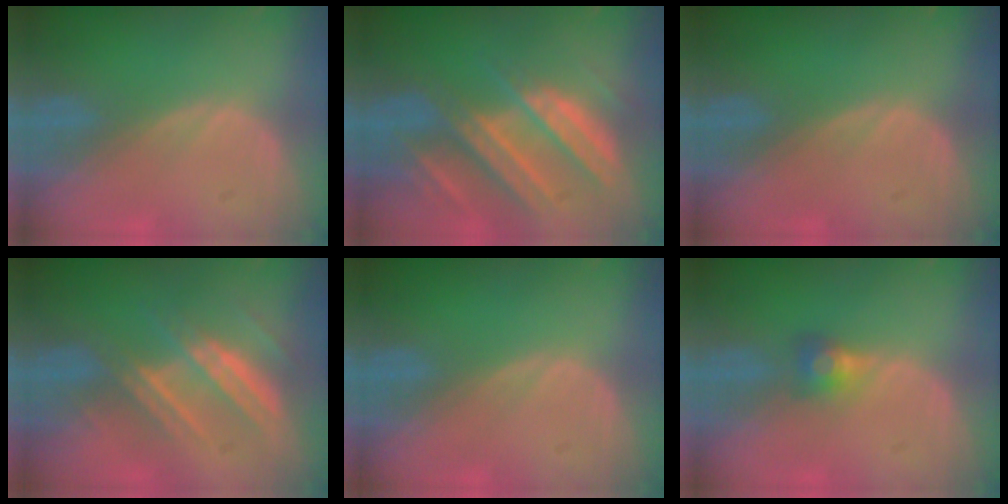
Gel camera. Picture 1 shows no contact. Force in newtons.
{"total": 10.6, "press": 9.3, "slide": 5.0}
{"total": 0.0}
{"total": 7.5, "press": 6.7, "slide": 3.3}
{"total": 0.0}
{"total": 2.8, "press": 2.6, "slide": 1.0}